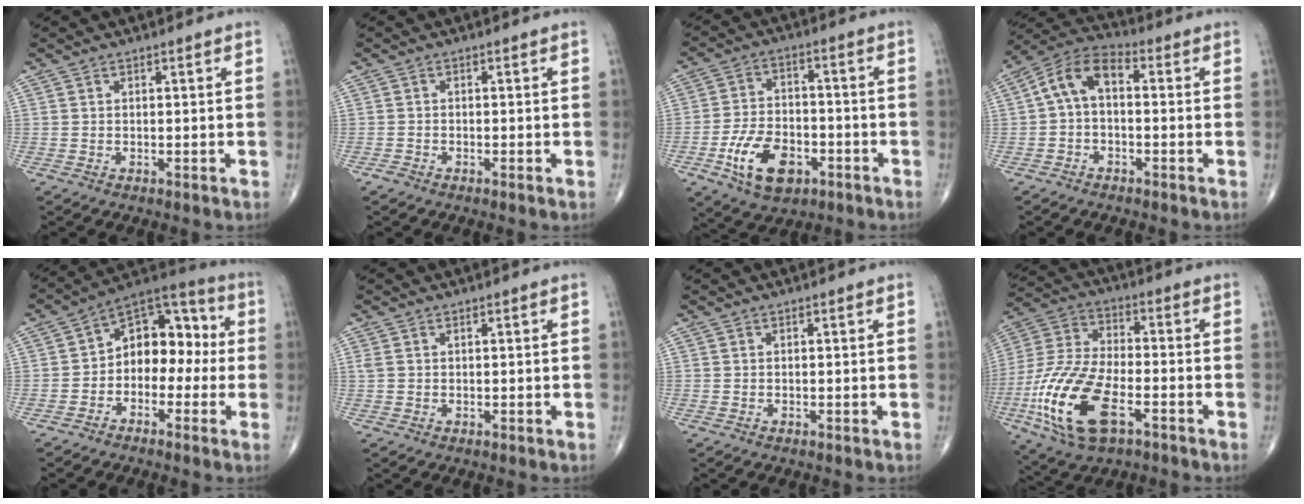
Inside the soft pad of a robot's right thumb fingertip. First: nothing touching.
{"total": 1.0, "force": [-0.8, 0.3, 0.6], "torque": [-0.014, -0.002, -0.020]}
{"total": 12.3, "force": [-5.2, 7.4, 8.3], "torque": [-0.134, 0.020, -0.090]}
{"total": 8.5, "force": [0.3, 5.0, 6.9], "torque": [-0.120, 0.033, -0.011]}
{"total": 12.2, "force": [-1.1, 8.5, 8.8], "torque": [-0.085, 0.049, -0.039]}
{"total": 1.1, "force": [0.4, 0.6, 0.7], "torque": [-0.021, 0.009, 0.014]}
{"total": 0.0}
{"total": 19.6, "force": [-7.4, 9.1, 15.7], "torque": [-0.338, 0.014, -0.136]}